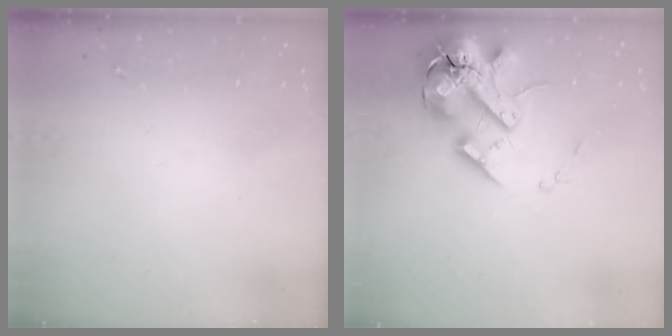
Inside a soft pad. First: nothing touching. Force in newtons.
{"total": 20.7, "press": 20.4, "slide": 3.5}